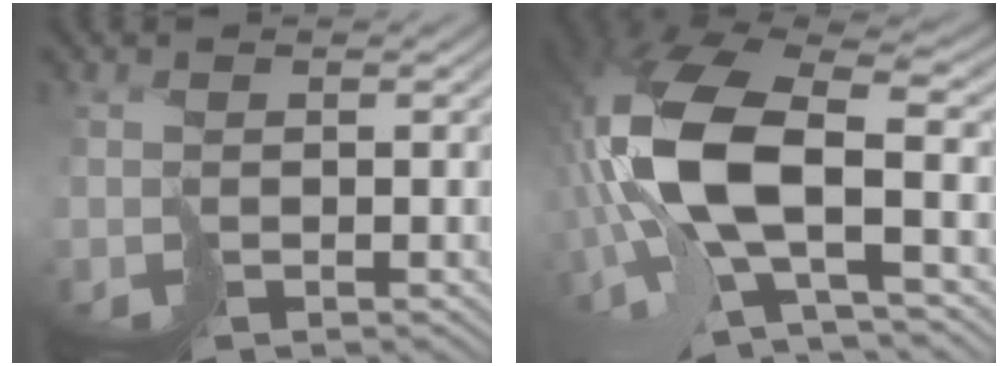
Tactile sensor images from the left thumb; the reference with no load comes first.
{"total": 14.6, "force": [-1.2, 5.3, 13.6], "torque": [-0.305, 0.005, -0.023]}